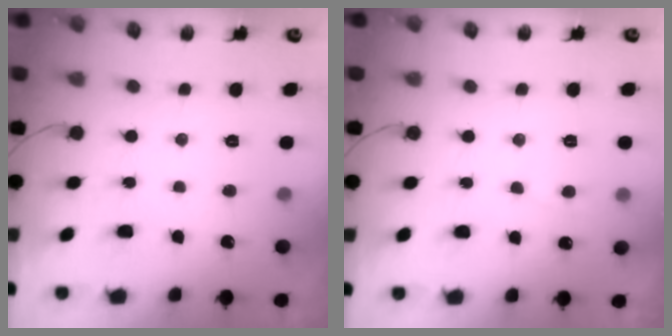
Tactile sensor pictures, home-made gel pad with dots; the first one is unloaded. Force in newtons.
{"total": 3.4, "press": 3.4, "slide": 0.4}